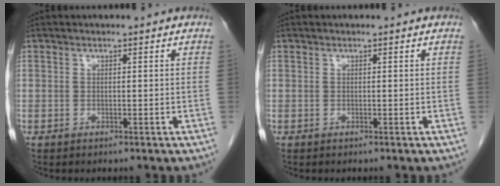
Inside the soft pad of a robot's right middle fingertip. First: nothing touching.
{"total": 0.0}